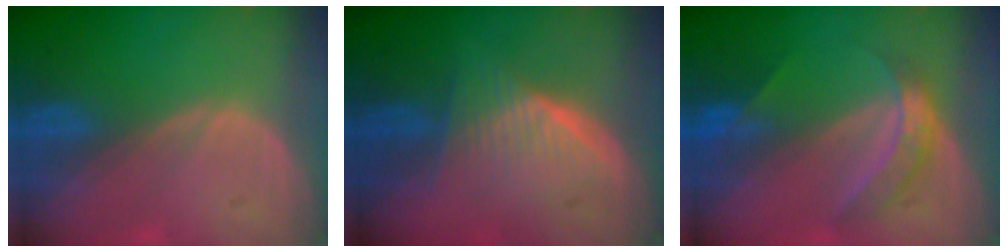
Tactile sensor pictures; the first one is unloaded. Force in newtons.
{"total": 6.3, "press": 6.2, "slide": 1.5}
{"total": 6.0, "press": 5.0, "slide": 3.4}